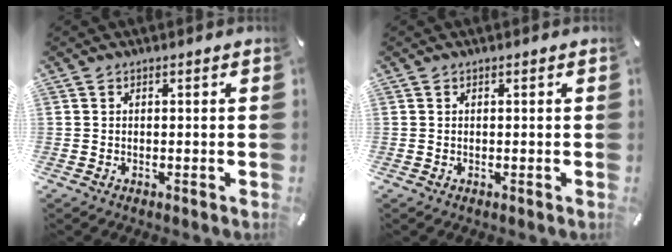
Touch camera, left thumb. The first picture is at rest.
{"total": 0.0}